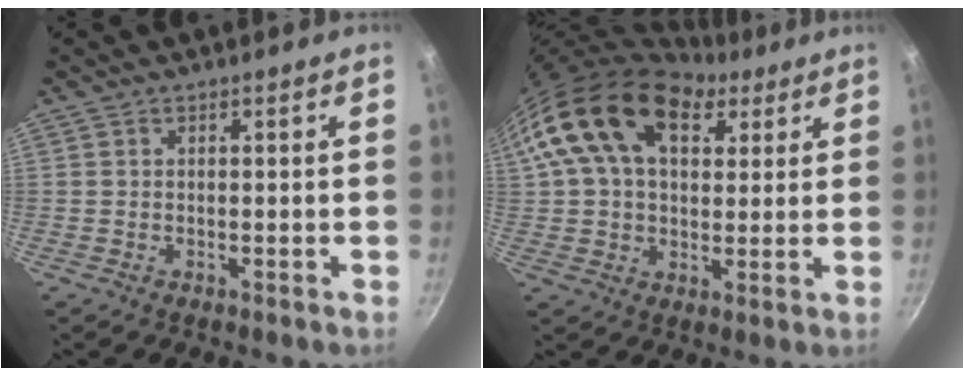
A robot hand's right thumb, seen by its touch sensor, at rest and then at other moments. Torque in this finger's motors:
{"motor_torque": [1.33, 3.67, 1.17, -0.90, 0.60]}